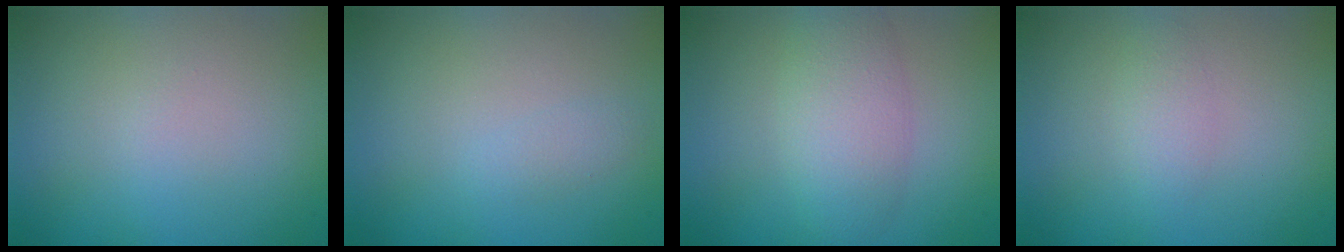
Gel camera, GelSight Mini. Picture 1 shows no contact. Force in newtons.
{"total": 0.8, "press": 0.8, "slide": 0.1}
{"total": 3.4, "press": 3.4, "slide": 0.1}
{"total": 1.2, "press": 1.2, "slide": 0.1}